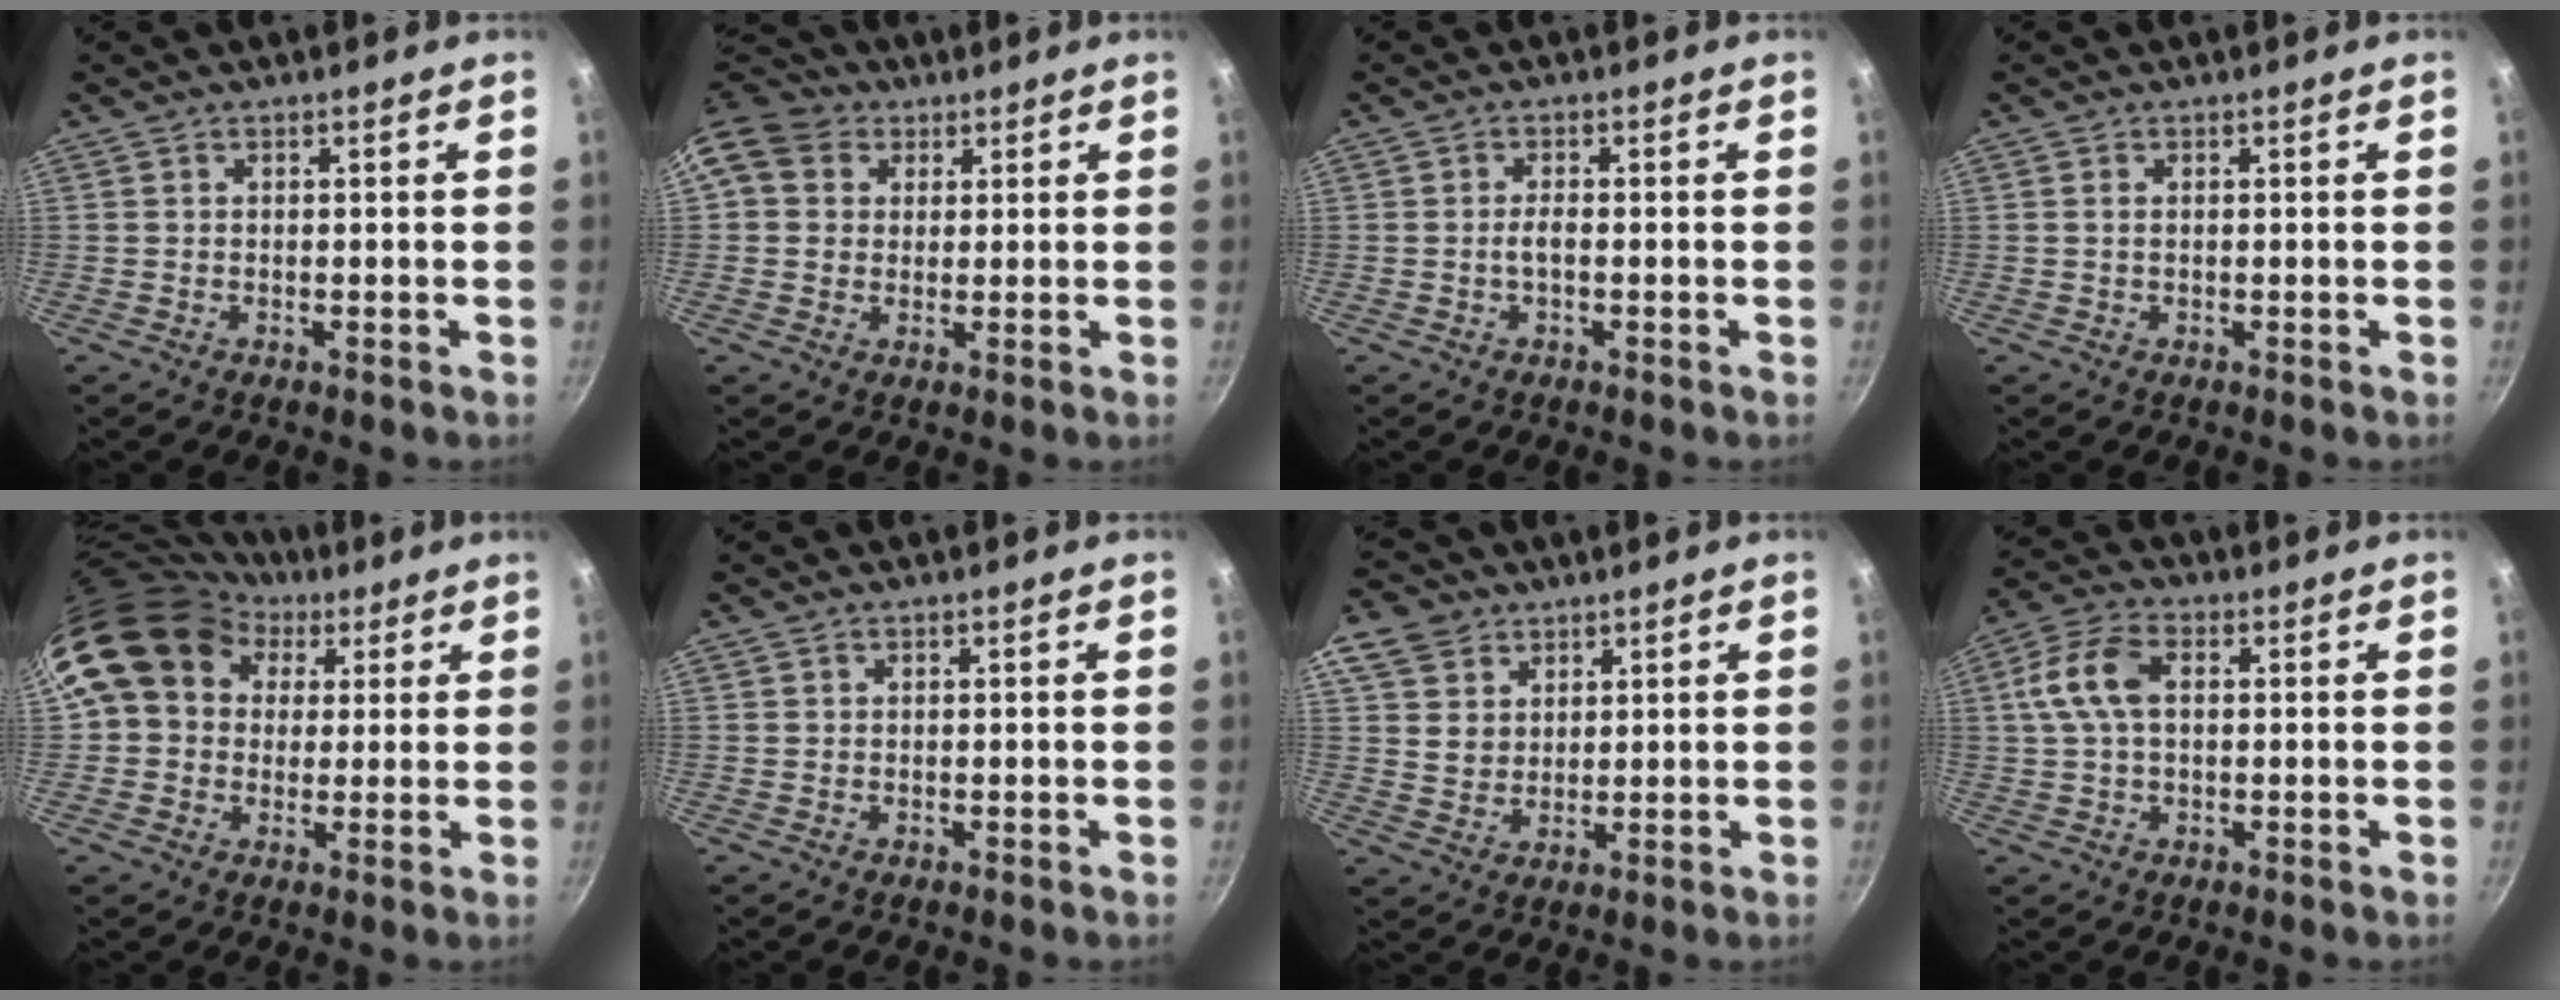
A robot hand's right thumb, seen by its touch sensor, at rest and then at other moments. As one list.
[{"total": 10.4, "force": [3.5, 8.6, 4.7], "torque": [-0.071, 0.014, 0.052]}, {"total": 1.7, "force": [-0.4, 0.5, 1.6], "torque": [-0.033, 0.008, -0.011]}, {"total": 0.8, "force": [0.1, 0.4, 0.7], "torque": [-0.013, 0.001, 0.002]}, {"total": 14.0, "force": [4.3, 11.7, 6.4], "torque": [-0.078, 0.021, 0.059]}, {"total": 0.0}, {"total": 8.7, "force": [4.7, 6.7, 2.9], "torque": [-0.019, -0.011, 0.082]}, {"total": 9.3, "force": [1.6, 5.4, 7.4], "torque": [-0.151, 0.020, 0.022]}]